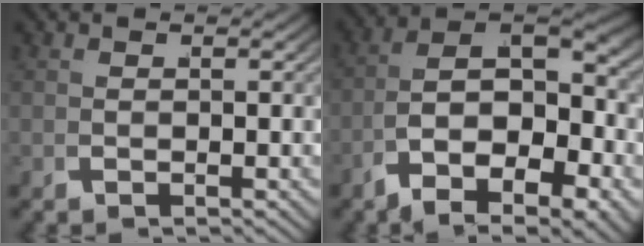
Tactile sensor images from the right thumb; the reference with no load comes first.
{"total": 13.2, "force": [-1.8, 9.0, 9.5], "torque": [-0.184, -0.042, -0.024]}